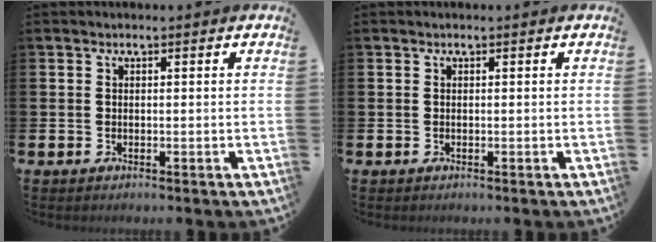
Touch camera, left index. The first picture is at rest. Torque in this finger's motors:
{"motor_torque": [0.00, 0.00, 0.00, -0.01]}